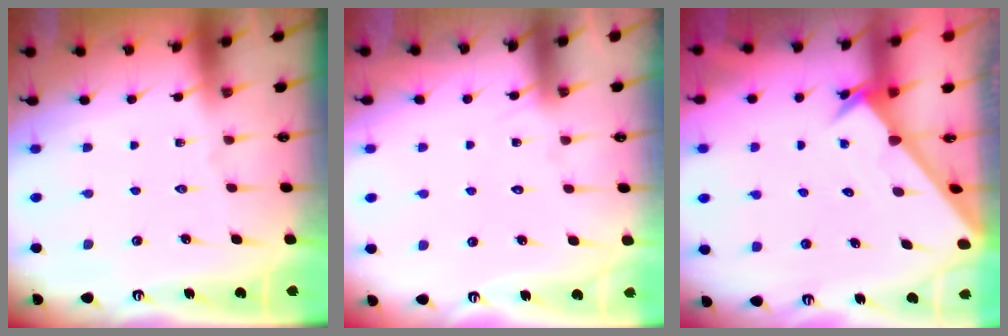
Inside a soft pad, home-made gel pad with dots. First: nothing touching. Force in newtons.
{"total": 6.2, "press": 6.2, "slide": 0.4}
{"total": 2.4, "press": 2.4, "slide": 0.2}